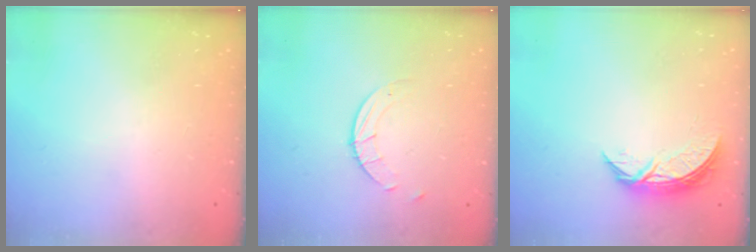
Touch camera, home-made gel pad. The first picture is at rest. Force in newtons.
{"total": 4.0, "press": 4.0, "slide": 0.4}
{"total": 7.1, "press": 7.1, "slide": 0.5}